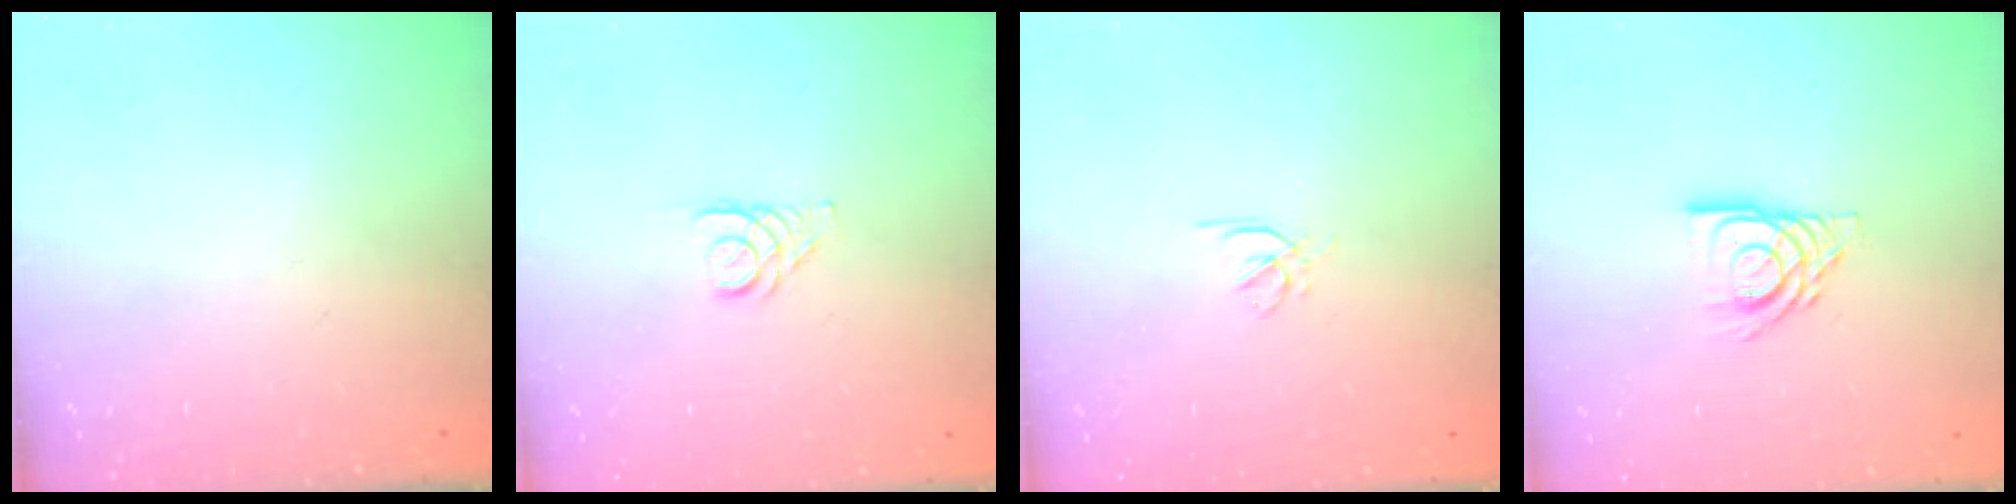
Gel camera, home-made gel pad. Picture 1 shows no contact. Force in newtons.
{"total": 2.9, "press": 2.9, "slide": 0.3}
{"total": 1.6, "press": 1.5, "slide": 0.5}
{"total": 11.3, "press": 11.3, "slide": 1.3}